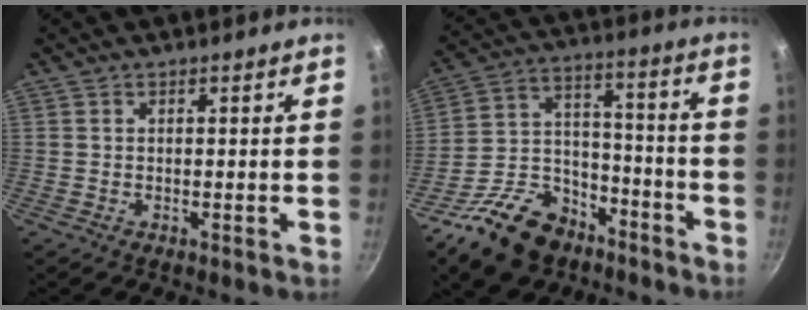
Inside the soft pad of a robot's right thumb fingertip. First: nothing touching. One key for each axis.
{"total": 18.5, "fx": -12.0, "fy": 11.2, "fz": 8.5, "tx": -0.123, "ty": 0.086, "tz": -0.200}